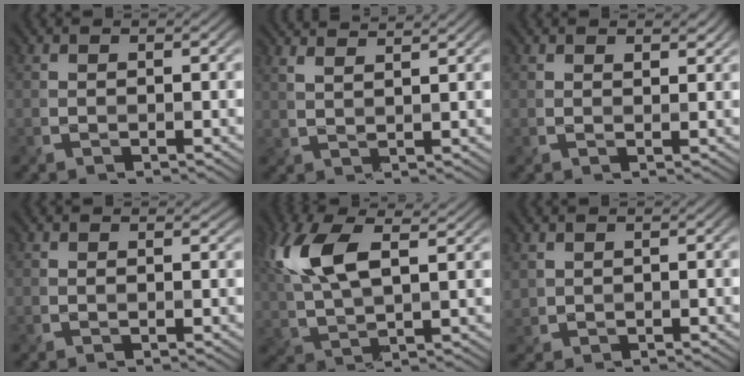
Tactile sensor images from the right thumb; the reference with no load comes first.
{"total": 5.5, "force": [4.5, 1.1, 3.0], "torque": [-0.039, 0.022, 0.050]}
{"total": 1.7, "force": [1.4, 0.7, 0.6], "torque": [-0.012, -0.003, 0.028]}
{"total": 0.9, "force": [0.8, 0.3, 0.3], "torque": [-0.002, 0.000, 0.015]}
{"total": 11.6, "force": [4.2, 5.3, 9.4], "torque": [-0.228, 0.011, 0.074]}
{"total": 1.3, "force": [0.8, 1.0, 0.3], "torque": [-0.010, -0.001, 0.018]}